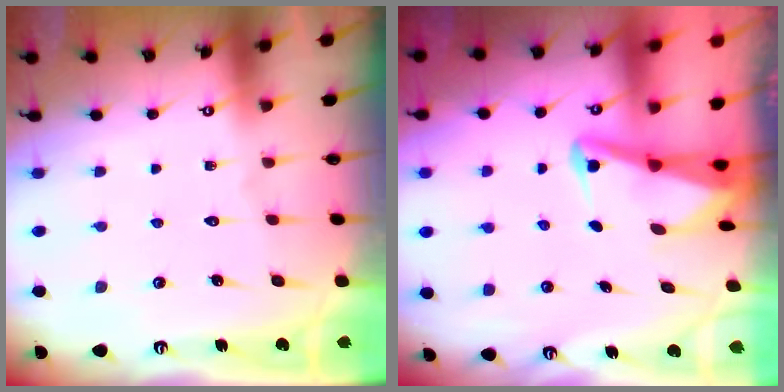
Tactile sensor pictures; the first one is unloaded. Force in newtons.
{"total": 3.1, "press": 3.1, "slide": 0.7}